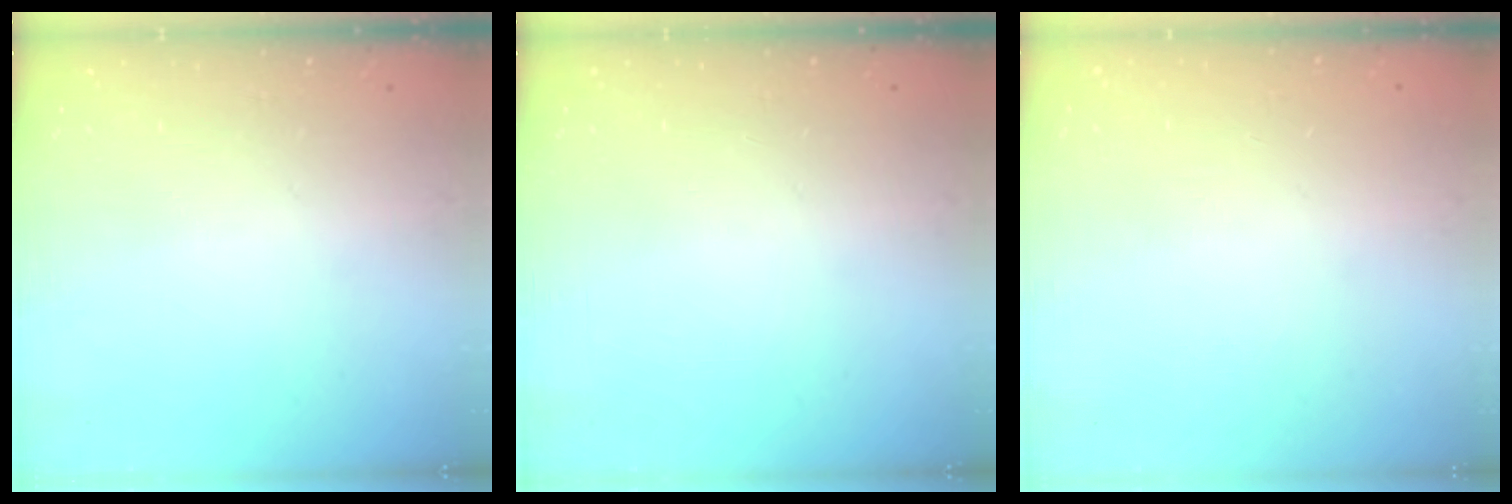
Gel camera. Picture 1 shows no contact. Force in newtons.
{"total": 0.0}
{"total": 0.0}